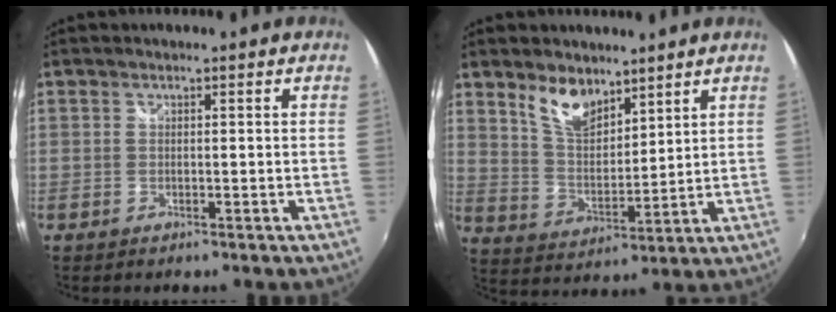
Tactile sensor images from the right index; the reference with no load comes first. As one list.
[{"total": 8.8, "force": [6.2, 4.1, 4.7], "torque": [-0.083, 0.006, 0.122]}]